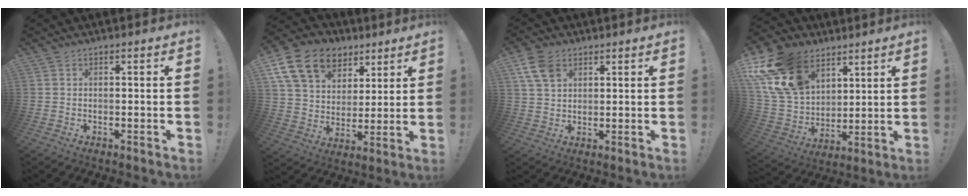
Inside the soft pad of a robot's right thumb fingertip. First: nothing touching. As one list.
[{"total": 18.7, "force": [9.6, 13.2, 9.1], "torque": [-0.140, -0.044, 0.187]}, {"total": 8.7, "force": [4.5, 5.9, 4.6], "torque": [-0.082, -0.012, 0.087]}, {"total": 21.1, "force": [11.5, 14.4, 10.2], "torque": [-0.201, -0.056, 0.232]}]